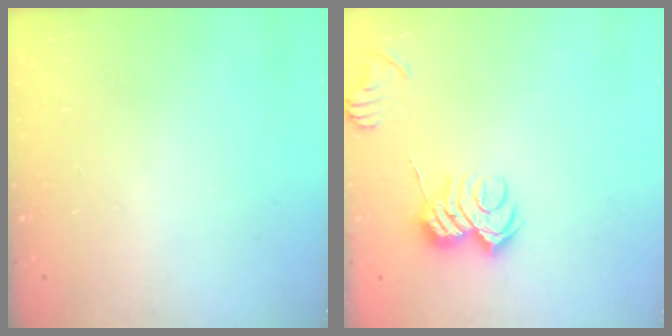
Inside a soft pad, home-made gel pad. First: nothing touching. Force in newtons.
{"total": 8.3, "press": 8.2, "slide": 0.8}